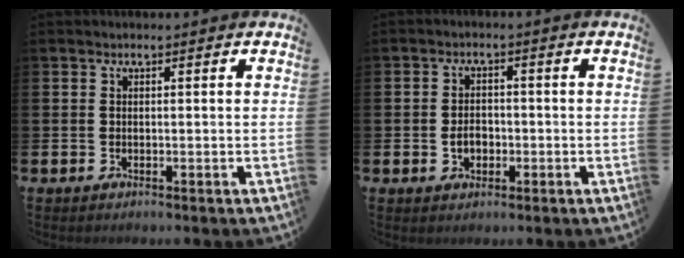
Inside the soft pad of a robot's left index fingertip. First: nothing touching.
{"total": 2.6, "force": [-0.7, 1.9, 1.6], "torque": [-0.017, -0.002, -0.019]}